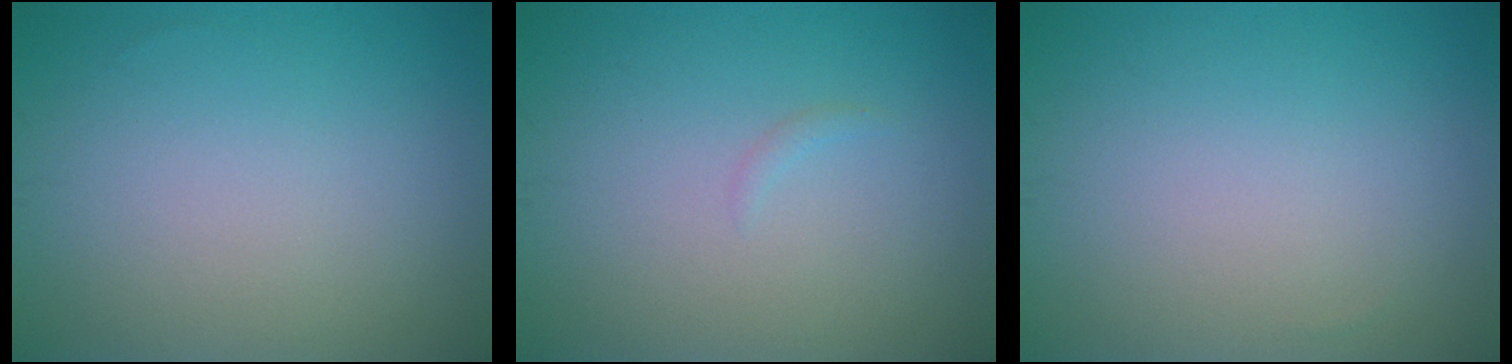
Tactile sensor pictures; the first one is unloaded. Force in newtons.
{"total": 0.5, "press": 0.5, "slide": 0.1}
{"total": 0.0}